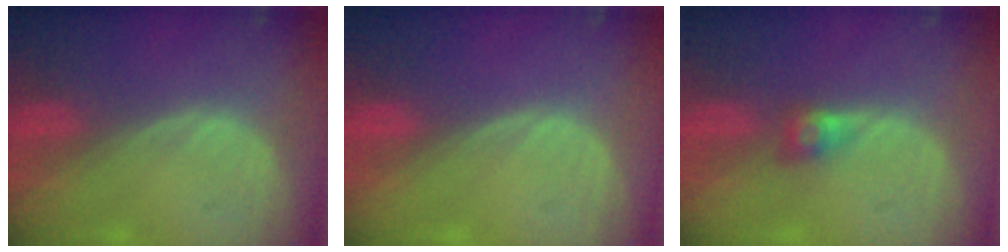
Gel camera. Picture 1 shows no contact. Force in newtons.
{"total": 0.0}
{"total": 2.6, "press": 2.3, "slide": 1.0}